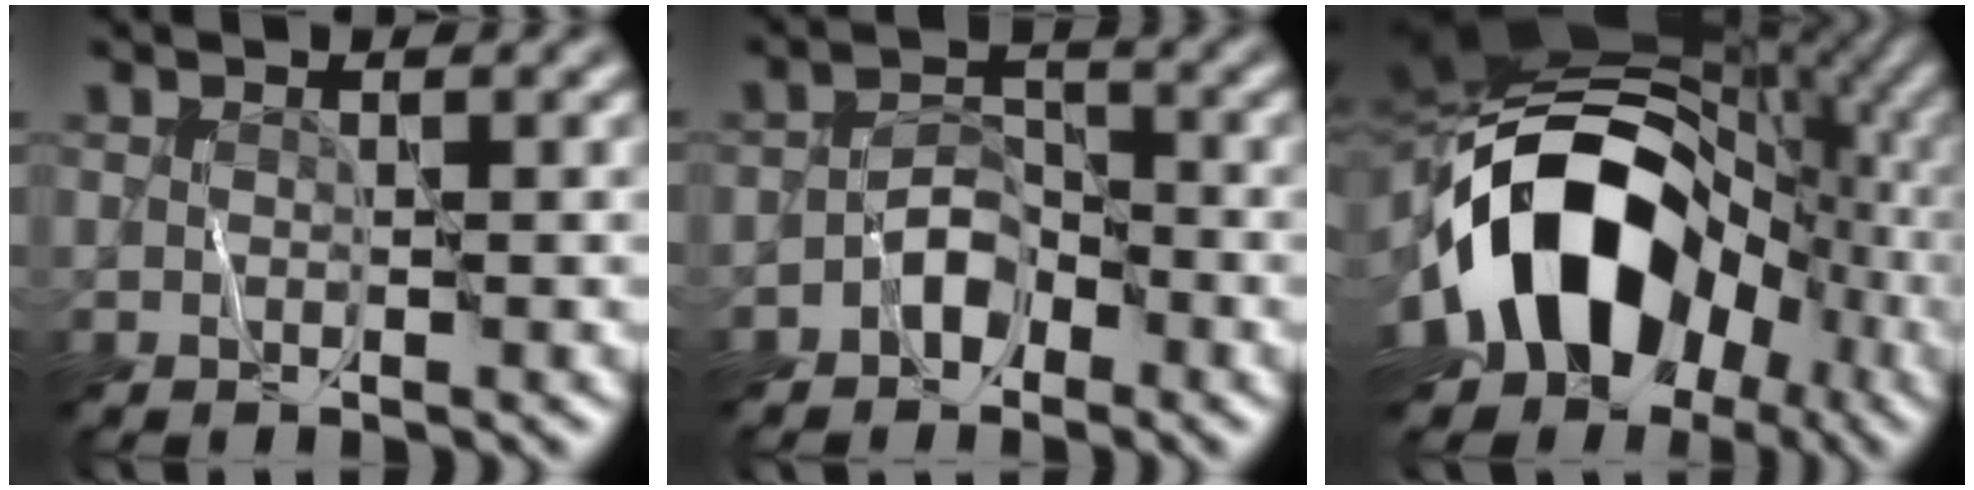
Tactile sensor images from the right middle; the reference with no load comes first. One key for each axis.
{"total": 2.8, "fx": -1.7, "fy": 1.9, "fz": 1.3, "tx": -0.011, "ty": 0.010, "tz": -0.036}
{"total": 16.7, "fx": -3.7, "fy": 11.6, "fz": 11.4, "tx": -0.180, "ty": -0.003, "tz": -0.070}